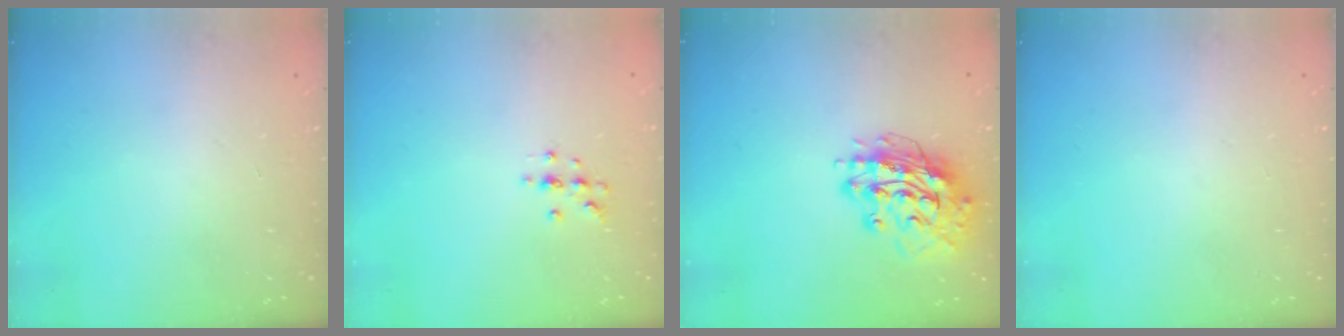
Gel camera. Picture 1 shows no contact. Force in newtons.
{"total": 4.3, "press": 4.2, "slide": 1.0}
{"total": 15.2, "press": 15.1, "slide": 1.6}
{"total": 0.0}